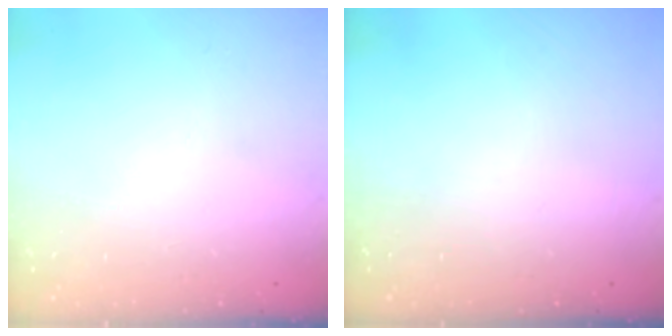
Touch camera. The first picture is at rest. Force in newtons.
{"total": 0.0}